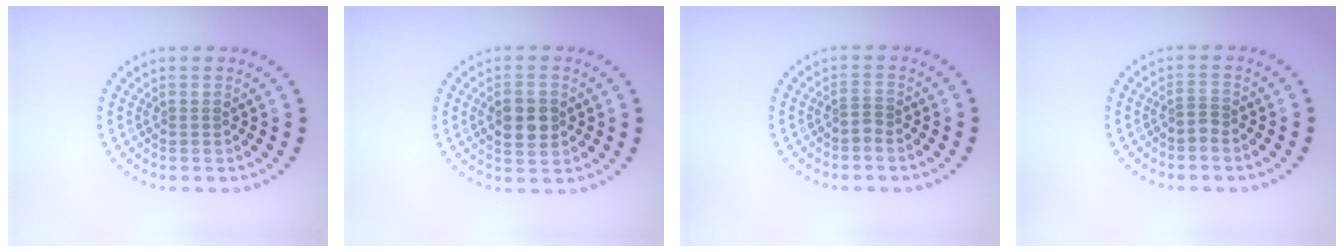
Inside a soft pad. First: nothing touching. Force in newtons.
{"total": 3.3, "press": 3.3, "slide": 0.1}
{"total": 0.9, "press": 0.5, "slide": 0.7}
{"total": 0.8, "press": 0.5, "slide": 0.7}